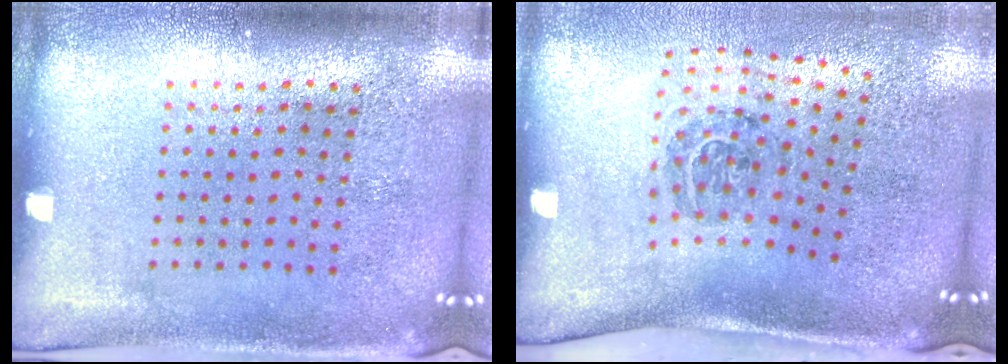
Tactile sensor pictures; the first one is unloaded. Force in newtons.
{"total": 1.9, "press": 1.2, "slide": 1.5}